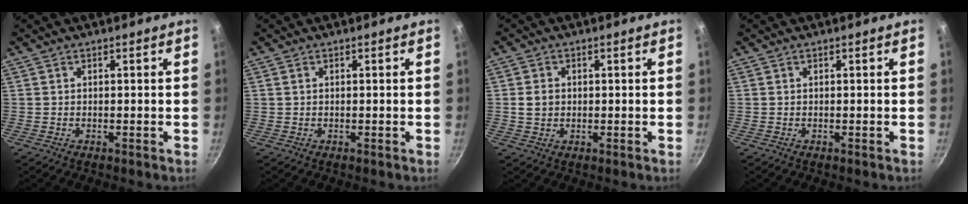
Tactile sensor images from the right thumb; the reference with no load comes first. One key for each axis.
{"total": 0.5, "fx": 0.2, "fy": 0.4, "fz": 0.3, "tx": -0.006, "ty": 0.002, "tz": 0.004}
{"total": 3.3, "fx": 0.2, "fy": 2.7, "fz": 1.8, "tx": -0.024, "ty": 0.005, "tz": 0.002}
{"total": 0.0}